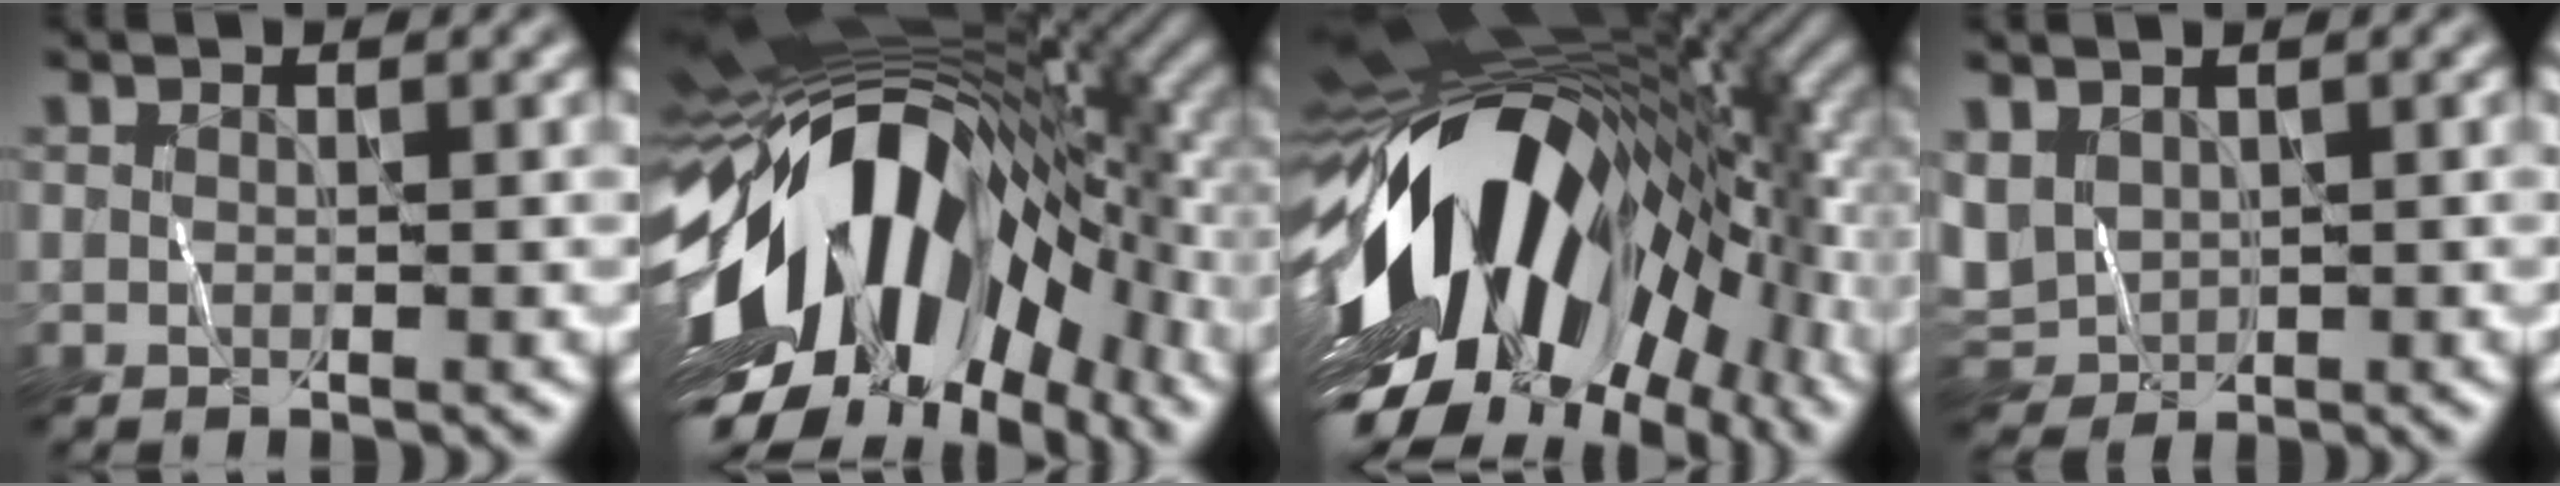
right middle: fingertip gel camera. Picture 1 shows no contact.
{"total": 18.0, "force": [-3.5, 10.1, 14.5], "torque": [-0.259, -0.007, -0.074]}
{"total": 18.5, "force": [-3.3, 9.8, 15.4], "torque": [-0.268, -0.012, -0.074]}
{"total": 3.6, "force": [0.7, 3.0, 1.9], "torque": [-0.051, -0.004, 0.013]}